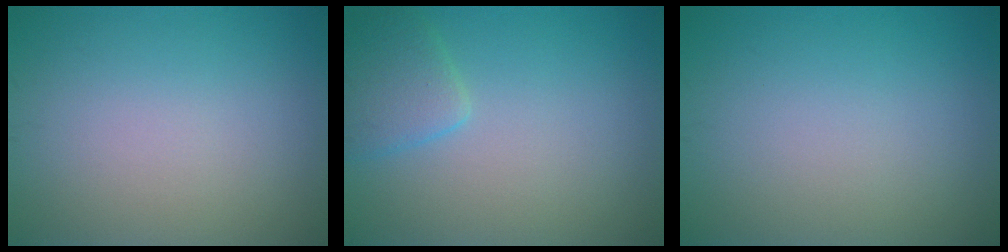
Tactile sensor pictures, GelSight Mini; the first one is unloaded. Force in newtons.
{"total": 2.6, "press": 2.6, "slide": 0.2}
{"total": 0.0}